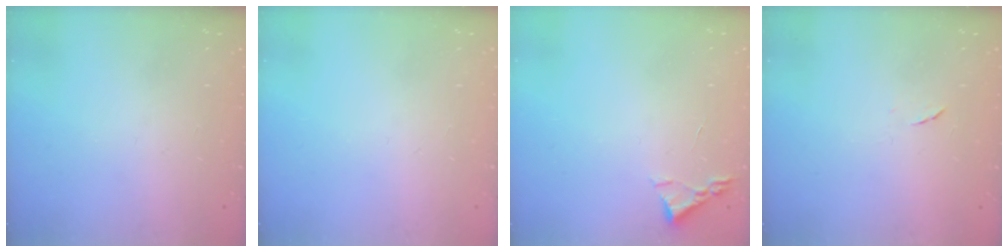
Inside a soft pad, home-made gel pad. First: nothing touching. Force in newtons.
{"total": 0.0}
{"total": 2.2, "press": 2.2, "slide": 0.3}
{"total": 4.8, "press": 4.8, "slide": 0.5}